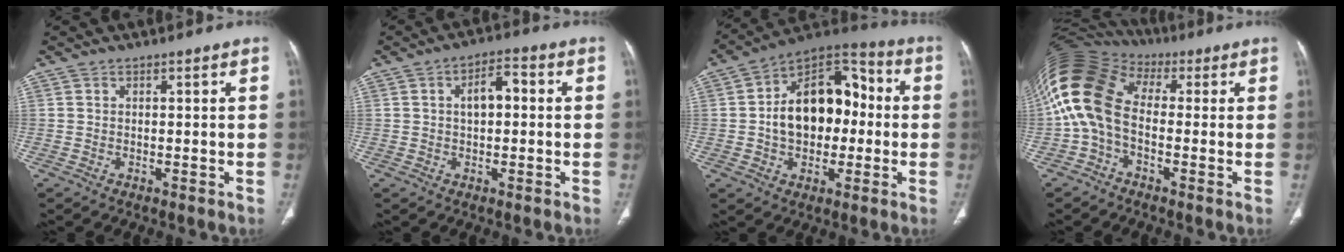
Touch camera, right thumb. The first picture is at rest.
{"total": 5.4, "force": [0.6, 3.0, 4.5], "torque": [-0.069, 0.020, 0.002]}
{"total": 18.0, "force": [-0.1, 12.0, 13.3], "torque": [-0.169, 0.042, -0.008]}
{"total": 15.3, "force": [-0.4, 10.4, 11.3], "torque": [-0.230, 0.049, -0.019]}